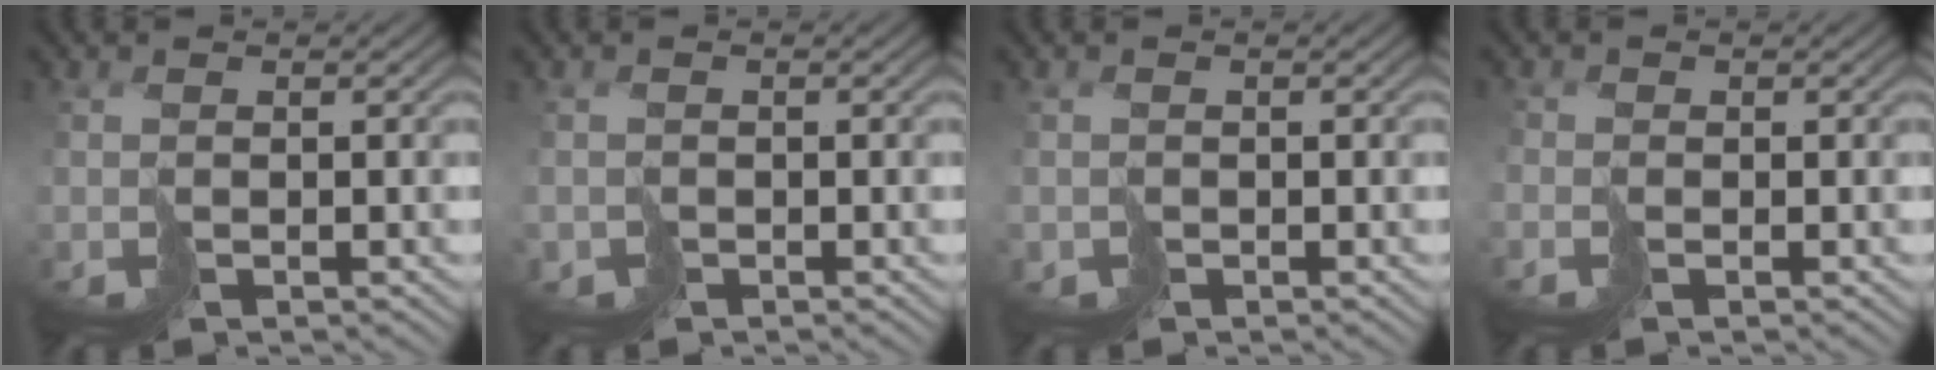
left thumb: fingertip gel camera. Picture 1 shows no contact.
{"total": 1.5, "force": [-0.4, 0.0, -1.5], "torque": [0.034, -0.003, -0.005]}
{"total": 1.3, "force": [-0.1, 0.0, -1.3], "torque": [0.028, -0.001, 0.001]}
{"total": 1.3, "force": [-0.8, 0.9, 0.5], "torque": [-0.019, -0.005, -0.019]}